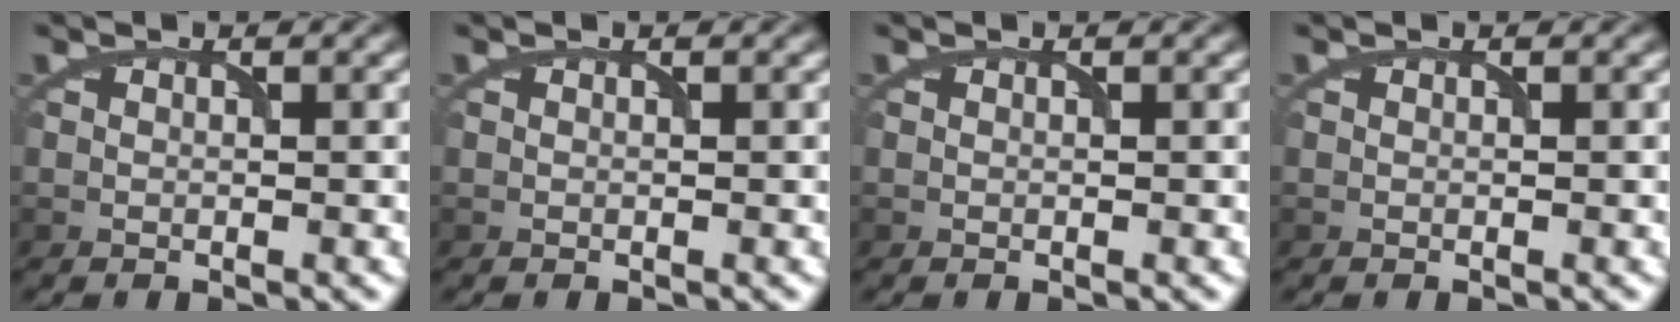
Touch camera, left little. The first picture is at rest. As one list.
[{"total": 0.0}, {"total": 0.0}, {"total": 0.0}]